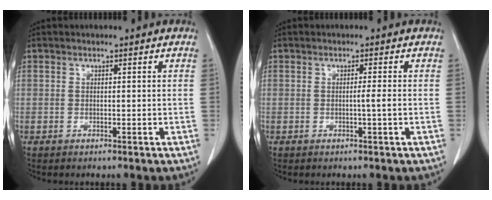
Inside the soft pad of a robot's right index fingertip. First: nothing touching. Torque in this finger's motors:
{"motor_torque": [0.24, -0.08, 0.08, 0.03]}